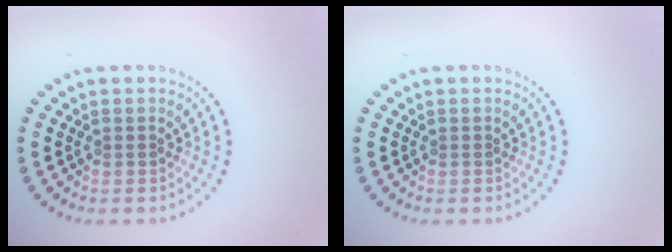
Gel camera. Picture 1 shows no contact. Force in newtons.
{"total": 0.0}